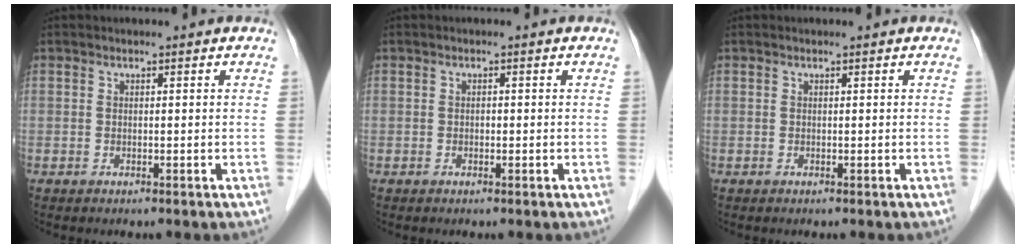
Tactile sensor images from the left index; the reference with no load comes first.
{"total": 0.5, "force": [-0.1, 0.4, 0.4], "torque": [-0.006, 0.003, -0.004]}
{"total": 0.0}